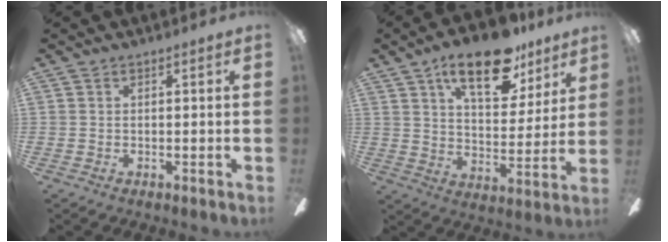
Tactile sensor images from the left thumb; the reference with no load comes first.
{"total": 18.8, "force": [12.3, 8.2, 11.6], "torque": [-0.174, -0.060, 0.204]}